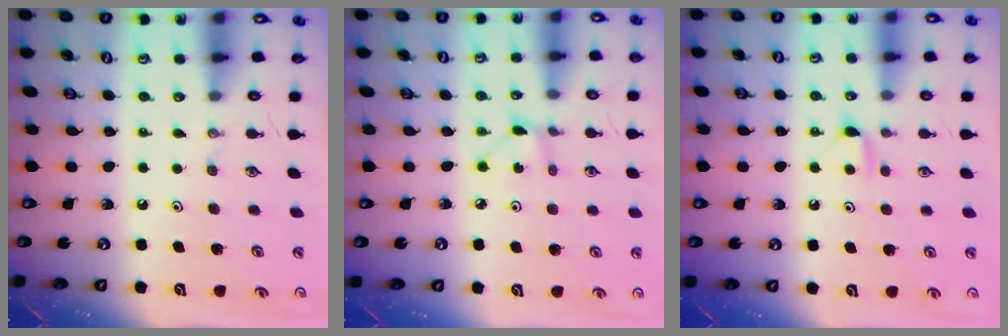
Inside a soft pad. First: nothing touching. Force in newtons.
{"total": 3.1, "press": 3.0, "slide": 0.5}
{"total": 4.8, "press": 4.7, "slide": 0.7}